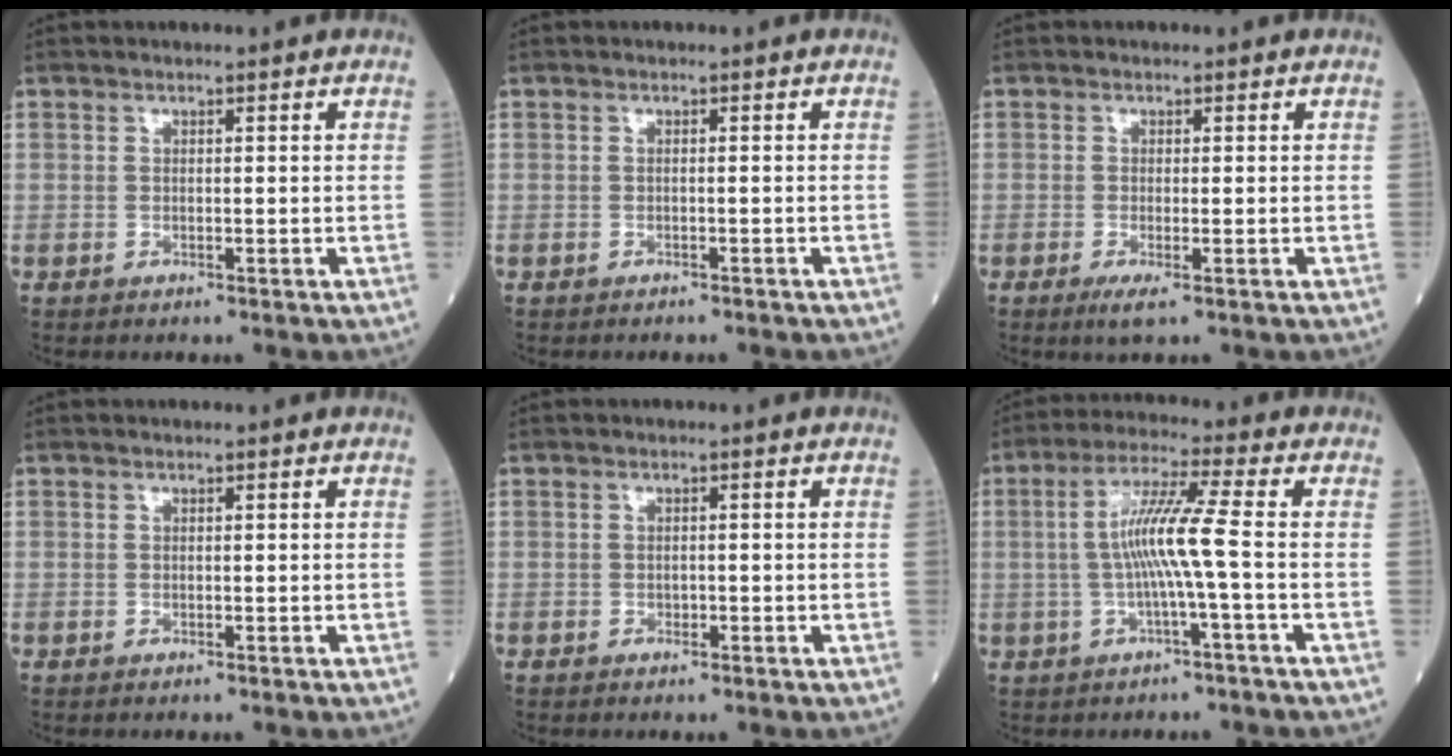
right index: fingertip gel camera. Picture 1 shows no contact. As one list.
[{"total": 1.4, "force": [-1.2, 0.3, 0.6], "torque": [-0.015, -0.003, -0.013]}, {"total": 2.2, "force": [-1.1, 0.1, 1.9], "torque": [-0.032, -0.007, -0.018]}, {"total": 0.0}, {"total": 0.6, "force": [-0.3, 0.4, 0.3], "torque": [-0.005, 0.001, -0.005]}, {"total": 7.8, "force": [-0.8, -1.1, 7.7], "torque": [-0.154, 0.010, -0.014]}]